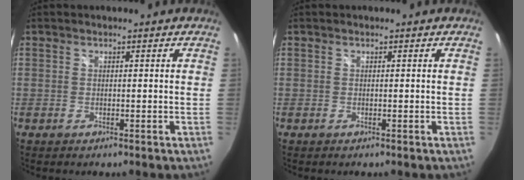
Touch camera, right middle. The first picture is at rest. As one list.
[{"total": 0.0}]